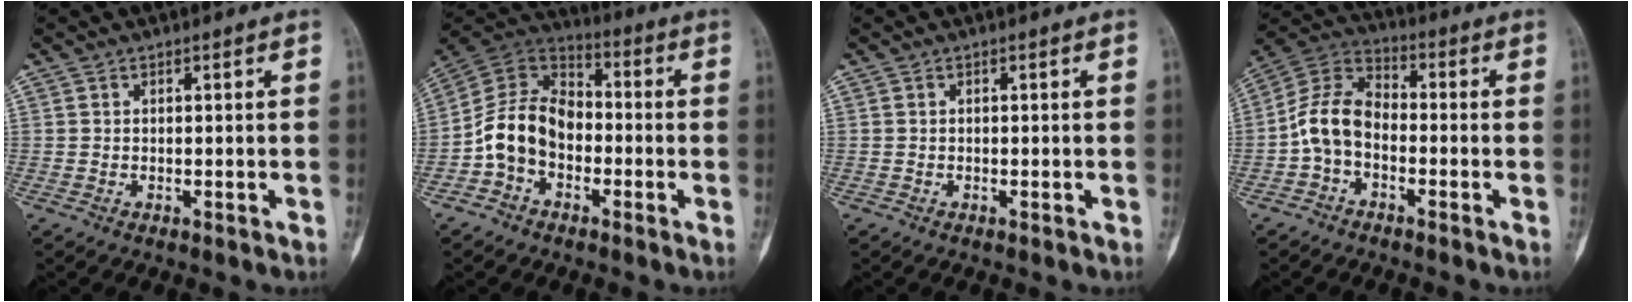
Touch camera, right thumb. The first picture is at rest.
{"total": 12.7, "force": [-3.3, 9.4, 7.9], "torque": [-0.132, 0.048, -0.072]}
{"total": 0.0}
{"total": 9.7, "force": [-2.4, 6.5, 6.8], "torque": [-0.125, 0.038, -0.061]}